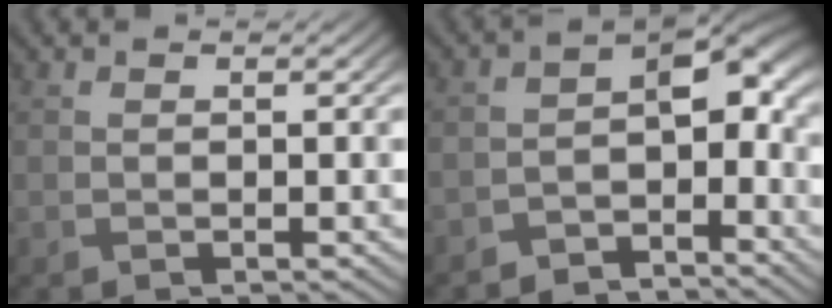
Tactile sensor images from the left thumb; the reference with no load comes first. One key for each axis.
{"total": 7.2, "fx": -4.4, "fy": 3.3, "fz": 4.6, "tx": -0.055, "ty": -0.005, "tz": -0.087}